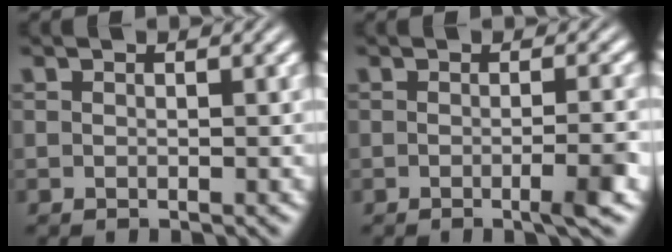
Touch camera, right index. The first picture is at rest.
{"total": 2.5, "force": [-1.0, -0.1, 2.3], "torque": [-0.030, 0.002, -0.020]}